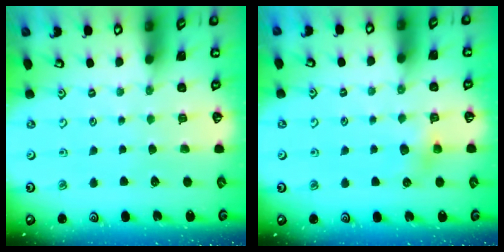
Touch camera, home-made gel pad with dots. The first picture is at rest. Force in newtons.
{"total": 4.3, "press": 4.3, "slide": 0.3}